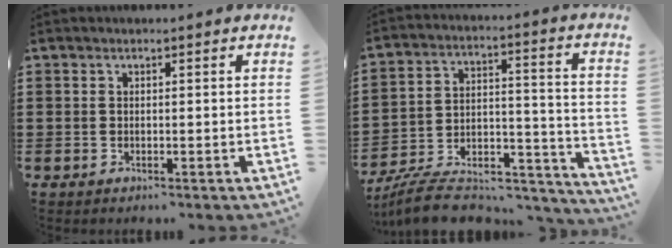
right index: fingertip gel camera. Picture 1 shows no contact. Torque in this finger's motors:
{"motor_torque": [-1.55, 0.59, -0.99, -0.21]}